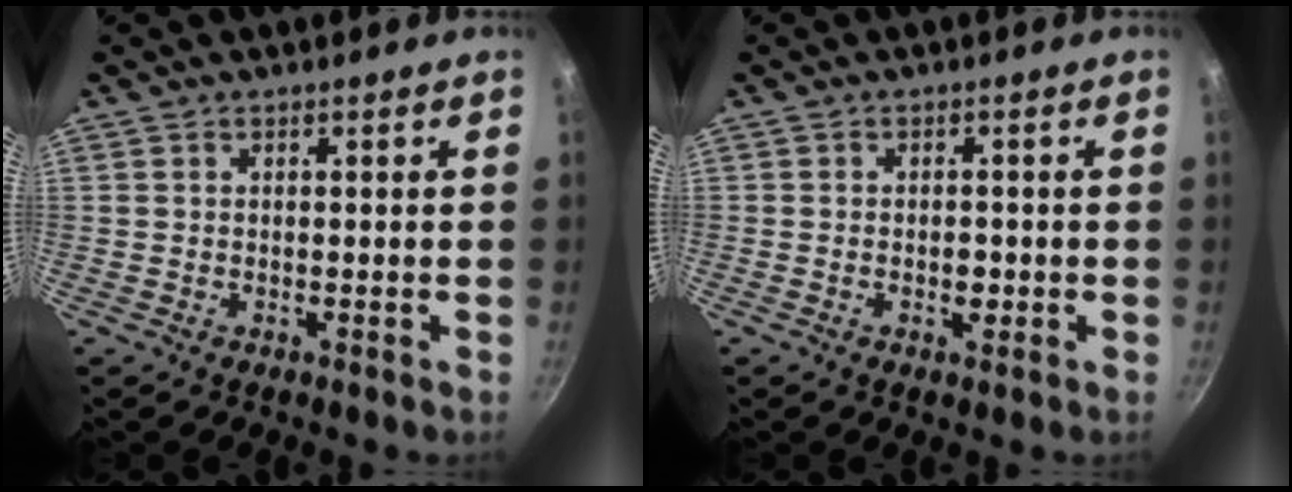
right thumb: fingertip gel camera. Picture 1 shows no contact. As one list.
[{"total": 2.2, "force": [-0.5, 1.3, 1.6], "torque": [-0.019, 0.004, -0.008]}]